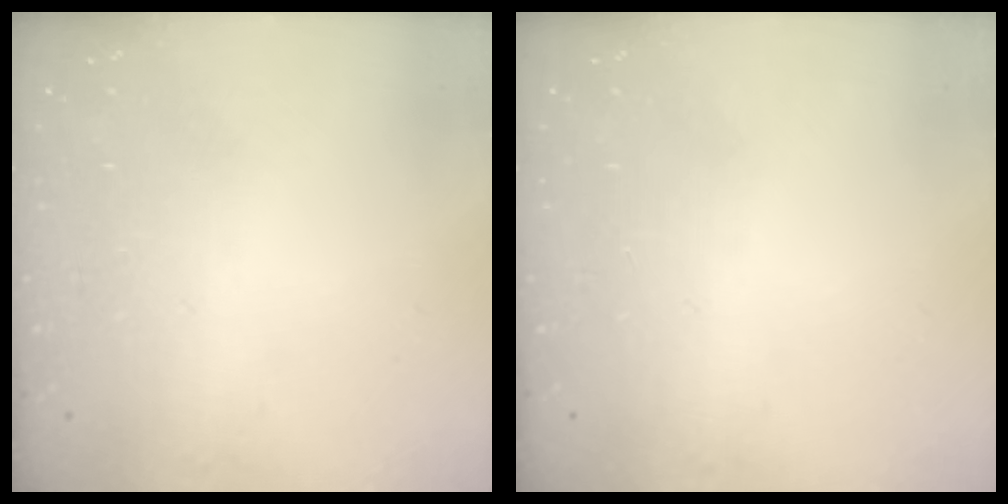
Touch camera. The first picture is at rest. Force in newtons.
{"total": 0.0}